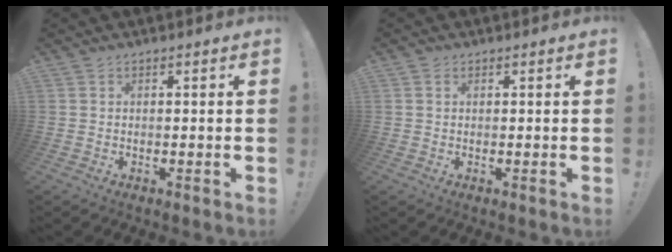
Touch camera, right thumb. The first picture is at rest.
{"total": 0.7, "force": [0.4, 0.6, 0.1], "torque": [0.001, 0.000, 0.006]}